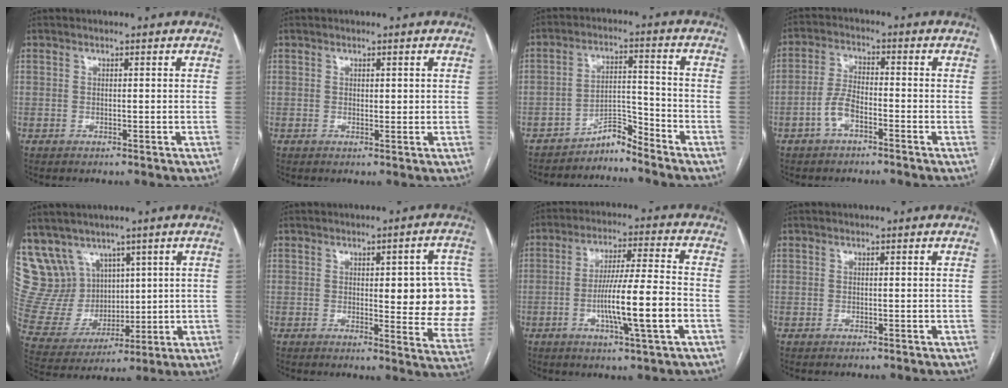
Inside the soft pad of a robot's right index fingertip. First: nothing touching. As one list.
[{"total": 1.0, "force": [0.4, 0.6, 0.7], "torque": [-0.007, -0.003, 0.007]}, {"total": 4.2, "force": [-4.2, 0.2, 0.1], "torque": [0.009, 0.015, -0.072]}, {"total": 4.5, "force": [-2.4, 1.8, 3.3], "torque": [-0.074, 0.012, -0.049]}, {"total": 12.8, "force": [8.2, 9.5, 2.4], "torque": [-0.074, 0.054, 0.192]}, {"total": 14.6, "force": [0.9, 3.8, 14.0], "torque": [-0.126, 0.004, 0.015]}, {"total": 11.6, "force": [-3.1, -0.1, 11.1], "torque": [-0.200, -0.002, -0.055]}, {"total": 0.0}]